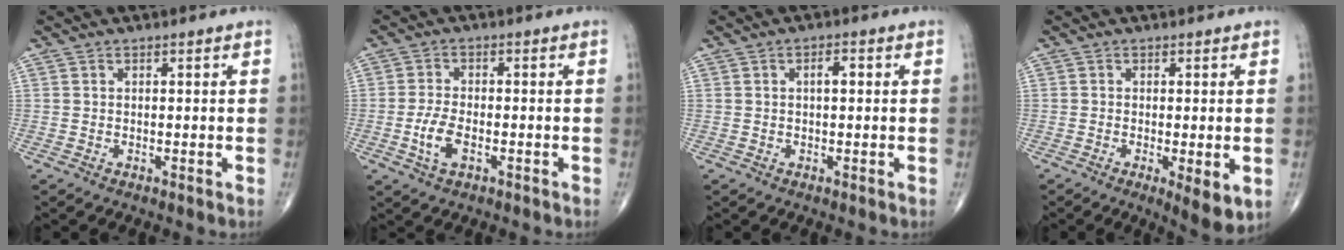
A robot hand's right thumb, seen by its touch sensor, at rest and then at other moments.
{"total": 5.0, "force": [-1.6, 2.5, 4.0], "torque": [-0.088, 0.006, -0.030]}
{"total": 4.1, "force": [0.7, 1.8, 3.7], "torque": [-0.051, 0.010, 0.007]}
{"total": 5.7, "force": [-1.5, 1.6, 5.3], "torque": [-0.081, -0.017, -0.021]}